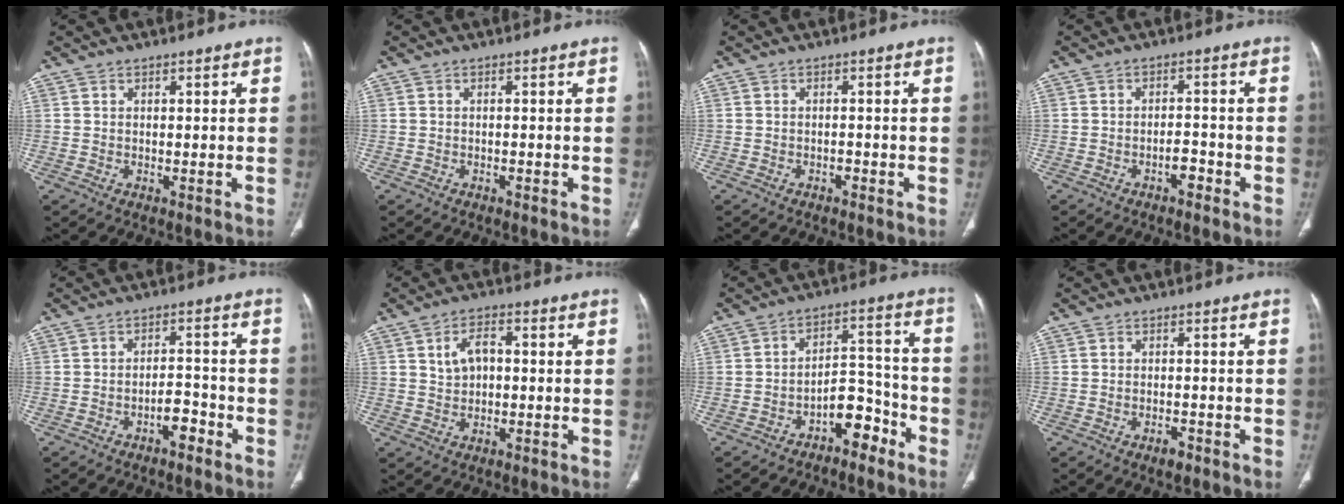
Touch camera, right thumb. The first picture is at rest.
{"total": 0.6, "force": [-0.4, 0.3, 0.2], "torque": [-0.008, 0.003, -0.008]}
{"total": 1.1, "force": [-0.8, 0.6, 0.5], "torque": [-0.009, 0.006, -0.013]}
{"total": 3.0, "force": [-1.9, 1.4, 1.8], "torque": [-0.021, 0.020, -0.029]}
{"total": 4.5, "force": [-2.8, 2.1, 2.8], "torque": [-0.034, 0.032, -0.044]}
{"total": 5.3, "force": [0.9, 3.4, 4.0], "torque": [-0.065, 0.012, 0.014]}
{"total": 8.4, "force": [-5.3, 4.4, 4.8], "torque": [-0.046, 0.069, -0.084]}
{"total": 2.2, "force": [-1.4, 1.0, 1.4], "torque": [-0.024, 0.006, -0.022]}